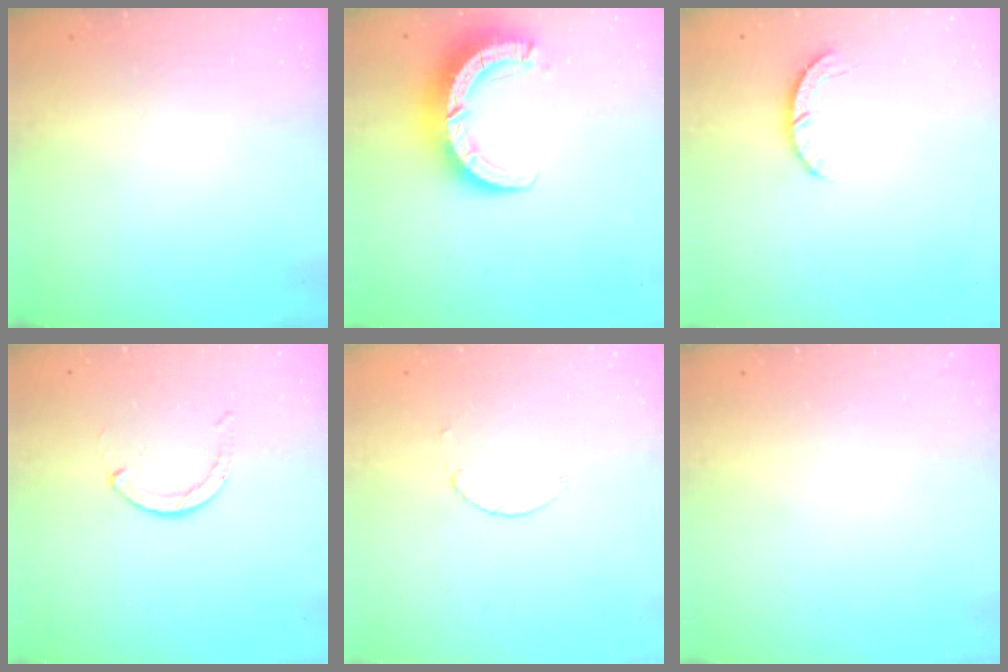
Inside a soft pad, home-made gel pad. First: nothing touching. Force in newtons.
{"total": 9.2, "press": 9.2, "slide": 1.2}
{"total": 2.8, "press": 2.8, "slide": 0.4}
{"total": 2.3, "press": 2.3, "slide": 0.4}
{"total": 2.3, "press": 2.3, "slide": 0.3}
{"total": 0.0}